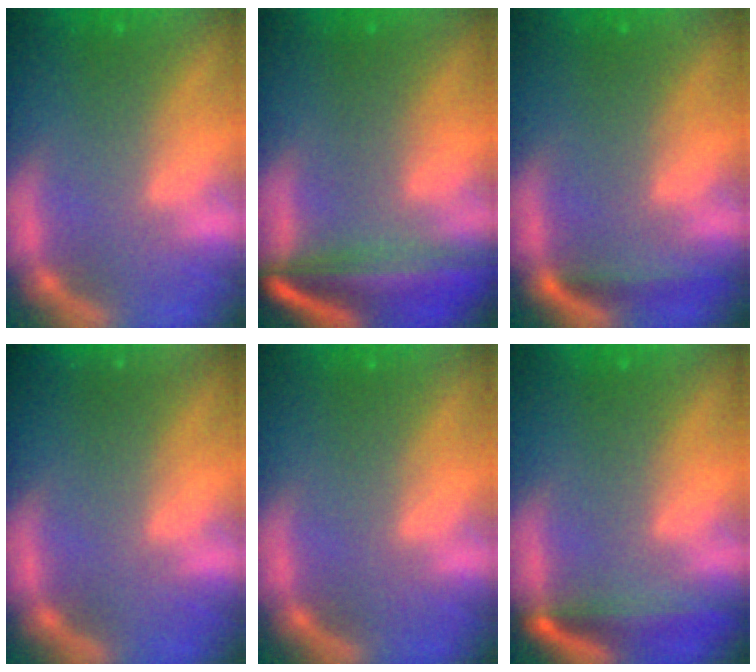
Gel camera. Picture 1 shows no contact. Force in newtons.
{"total": 9.6}
{"total": 1.9}
{"total": 4.5}
{"total": 0.0}
{"total": 4.5}